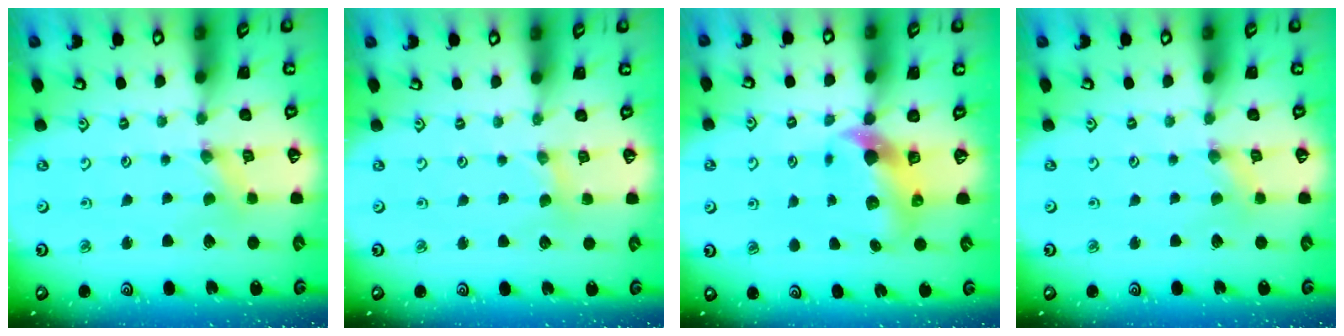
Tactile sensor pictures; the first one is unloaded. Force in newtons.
{"total": 2.0, "press": 2.0, "slide": 0.3}
{"total": 7.8, "press": 7.6, "slide": 1.4}
{"total": 0.6, "press": 0.6, "slide": 0.2}